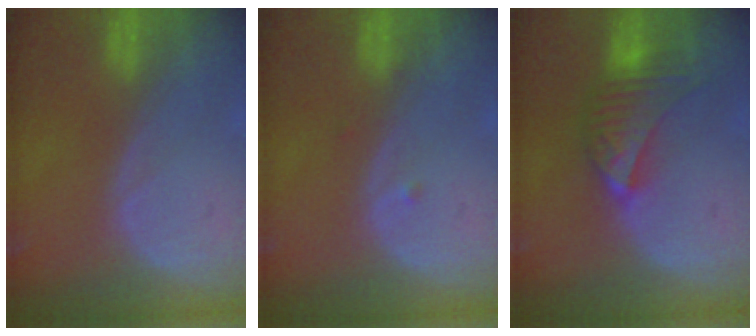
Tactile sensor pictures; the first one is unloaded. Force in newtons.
{"total": 0.6, "press": 0.5, "slide": 0.3}
{"total": 7.0, "press": 6.7, "slide": 1.9}